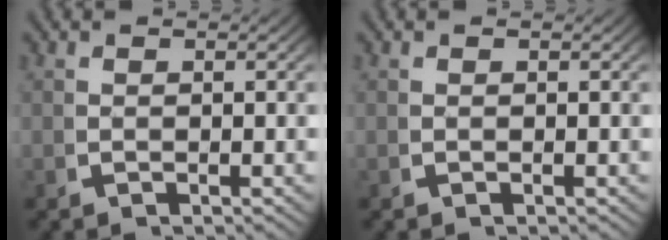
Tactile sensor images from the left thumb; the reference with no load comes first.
{"total": 0.0}